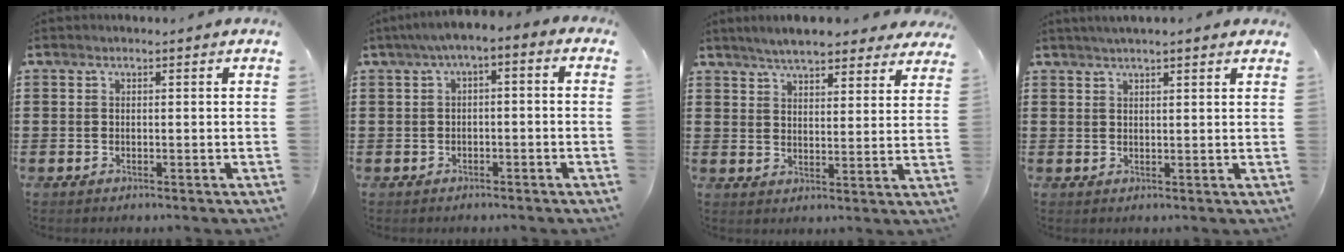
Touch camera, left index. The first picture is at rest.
{"total": 3.0, "force": [-2.1, 1.0, 1.9], "torque": [-0.035, 0.006, -0.049]}
{"total": 5.7, "force": [5.3, 0.9, 1.7], "torque": [-0.054, -0.010, 0.096]}
{"total": 2.0, "force": [1.8, 0.2, 0.8], "torque": [-0.019, 0.005, 0.033]}